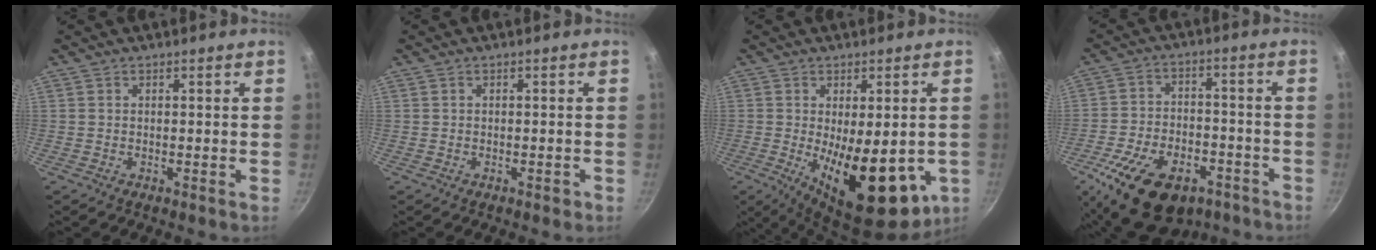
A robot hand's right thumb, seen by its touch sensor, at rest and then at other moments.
{"total": 0.5, "force": [-0.3, 0.3, 0.3], "torque": [0.000, 0.004, -0.002]}
{"total": 18.9, "force": [-3.7, 8.2, 16.6], "torque": [-0.214, -0.027, -0.035]}
{"total": 19.9, "force": [-11.3, 11.3, 11.8], "torque": [-0.181, 0.045, -0.177]}